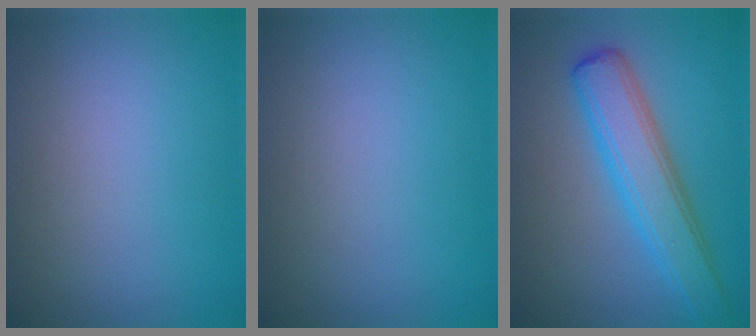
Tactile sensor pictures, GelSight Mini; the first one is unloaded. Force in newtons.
{"total": 0.0}
{"total": 5.3, "press": 5.3, "slide": 0.1}